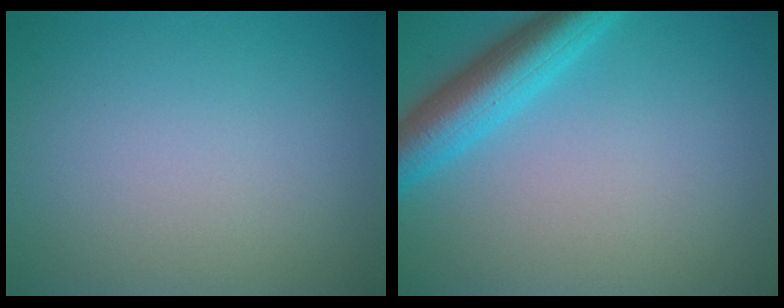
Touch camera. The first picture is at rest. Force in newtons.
{"total": 5.5, "press": 5.5, "slide": 0.3}